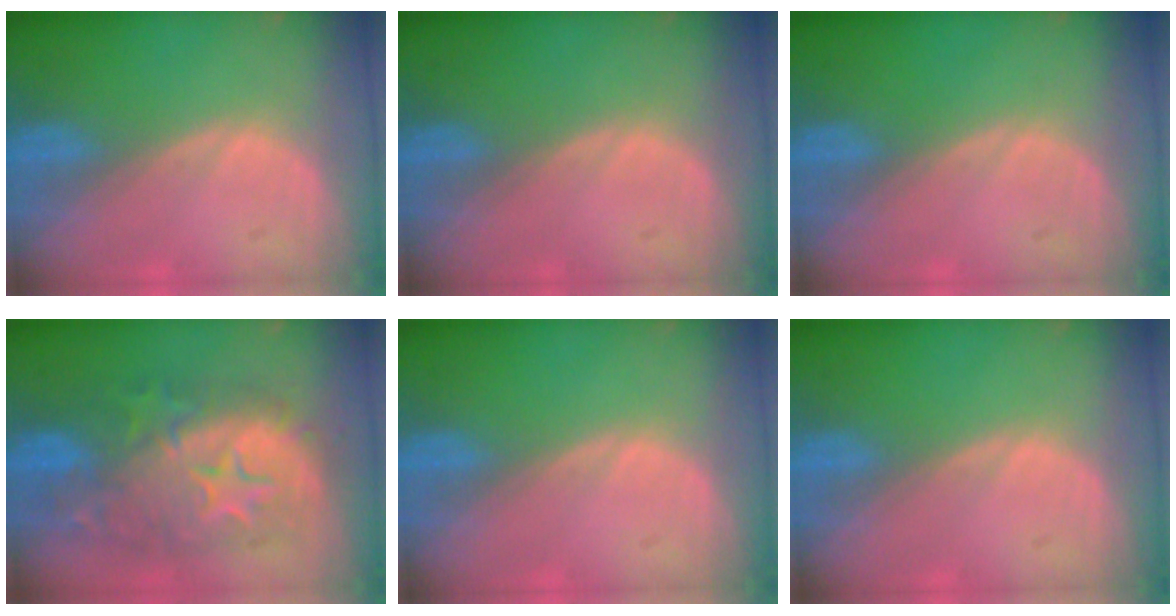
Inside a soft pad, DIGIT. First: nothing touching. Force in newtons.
{"total": 0.0}
{"total": 0.0}
{"total": 11.9, "press": 11.9, "slide": 1.0}
{"total": 0.0}
{"total": 0.0}